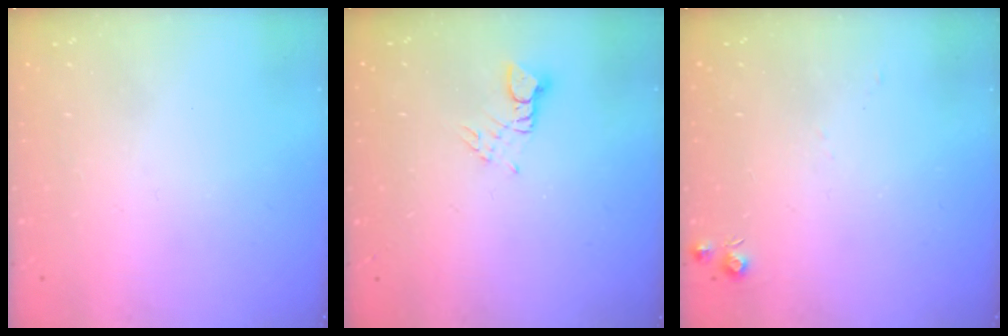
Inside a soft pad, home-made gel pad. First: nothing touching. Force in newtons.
{"total": 3.0, "press": 3.0, "slide": 0.4}
{"total": 4.9, "press": 4.9, "slide": 0.7}